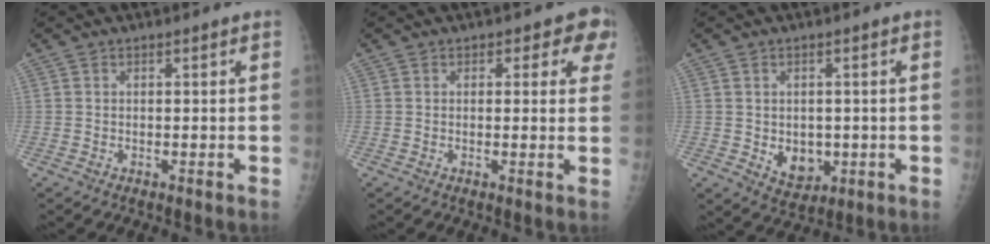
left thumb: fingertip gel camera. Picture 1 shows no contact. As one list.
[{"total": 5.1, "force": [2.3, 3.0, 3.3], "torque": [0.006, -0.004, 0.017]}, {"total": 5.9, "force": [-0.7, 4.6, 3.6], "torque": [-0.026, -0.006, 0.007]}]